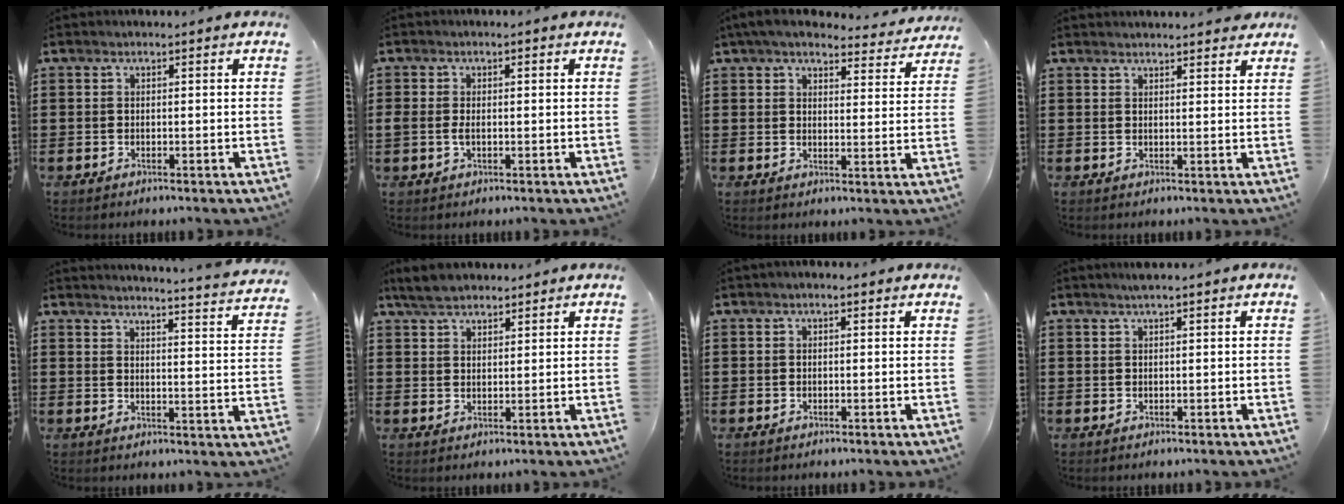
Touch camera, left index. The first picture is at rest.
{"total": 2.1, "force": [-0.3, 1.0, 1.8], "torque": [-0.042, 0.000, -0.009]}
{"total": 5.4, "force": [4.8, 1.1, 2.0], "torque": [-0.059, -0.020, 0.085]}
{"total": 2.1, "force": [2.1, 0.1, 0.2], "torque": [-0.009, -0.001, 0.041]}
{"total": 3.5, "force": [3.3, -0.9, 0.6], "torque": [-0.020, -0.035, 0.050]}
{"total": 4.2, "force": [3.6, 1.6, 1.5], "torque": [-0.041, 0.001, 0.068]}
{"total": 0.7, "force": [0.2, 0.4, 0.5], "torque": [-0.010, 0.006, 0.003]}
{"total": 1.3, "force": [1.0, 0.0, 0.8], "torque": [-0.015, 0.001, 0.018]}